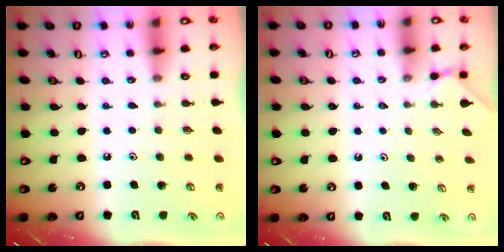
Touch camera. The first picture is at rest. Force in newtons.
{"total": 0.9, "press": 0.9, "slide": 0.3}